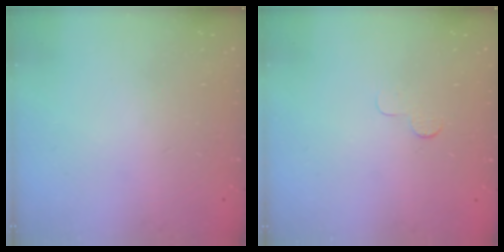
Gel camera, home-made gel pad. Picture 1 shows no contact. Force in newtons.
{"total": 3.0, "press": 2.9, "slide": 0.3}